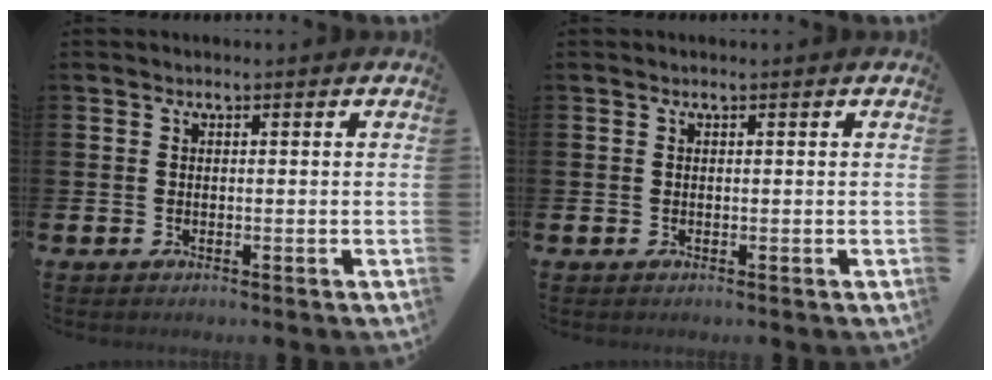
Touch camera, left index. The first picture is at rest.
{"total": 0.0}